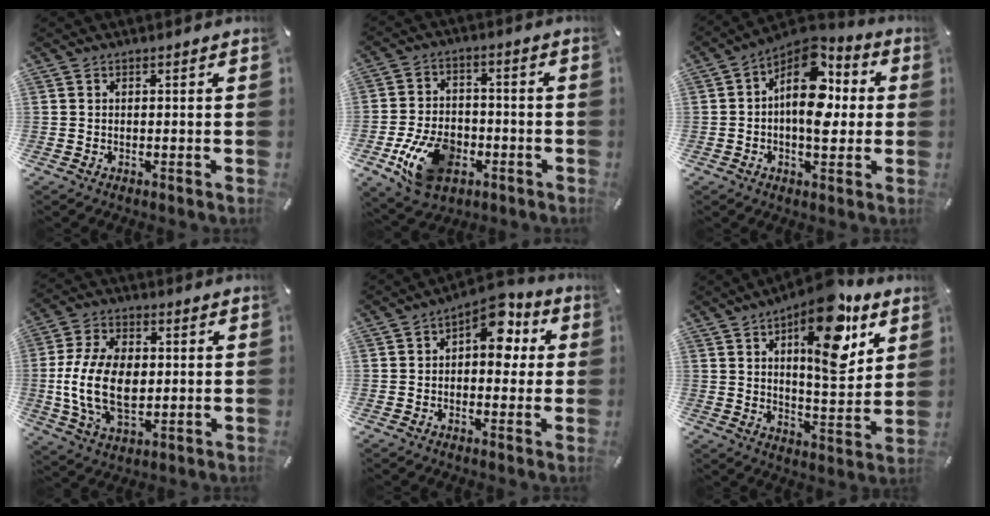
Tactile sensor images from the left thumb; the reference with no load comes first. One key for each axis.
{"total": 13.3, "fx": -5.1, "fy": 9.0, "fz": 8.4, "tx": -0.167, "ty": 0.020, "tz": -0.087}
{"total": 14.8, "fx": 1.9, "fy": 9.4, "fz": 11.3, "tx": -0.168, "ty": -0.033, "tz": 0.029}
{"total": 15.7, "fx": -0.6, "fy": 10.1, "fz": 12.1, "tx": -0.266, "ty": 0.006, "tz": -0.007}
{"total": 10.3, "fx": 3.8, "fy": 6.0, "fz": 7.4, "tx": -0.092, "ty": -0.020, "tz": 0.061}
{"total": 18.1, "fx": 8.9, "fy": 7.5, "fz": 13.9, "tx": -0.196, "ty": -0.040, "tz": 0.140}